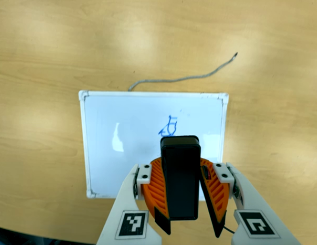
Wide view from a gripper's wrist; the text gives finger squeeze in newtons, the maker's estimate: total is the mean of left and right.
{"total": 10.8, "left": 10.7, "right": 10.8}